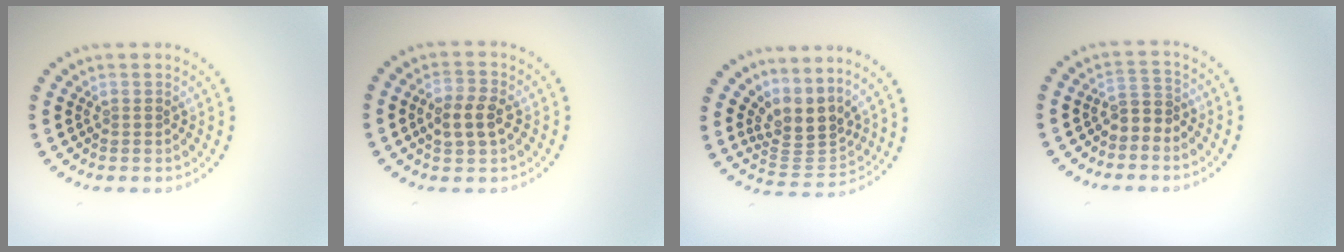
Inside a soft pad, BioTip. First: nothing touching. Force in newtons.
{"total": 3.1, "press": 3.1, "slide": 0.3}
{"total": 3.7, "press": 2.6, "slide": 2.6}
{"total": 1.8, "press": 1.5, "slide": 1.0}